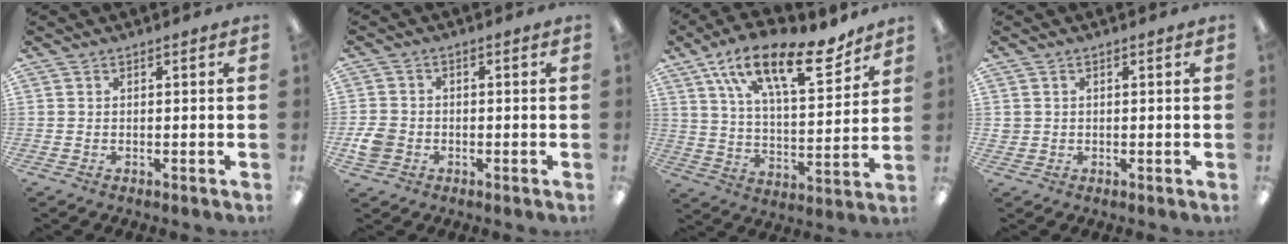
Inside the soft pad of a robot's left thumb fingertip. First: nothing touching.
{"total": 4.6, "force": [-1.6, 3.8, 2.0], "torque": [-0.044, 0.007, -0.030]}
{"total": 21.6, "force": [13.8, 8.6, 14.1], "torque": [-0.223, -0.070, 0.232]}
{"total": 1.2, "force": [0.3, 1.2, 0.1], "torque": [-0.003, 0.004, 0.005]}